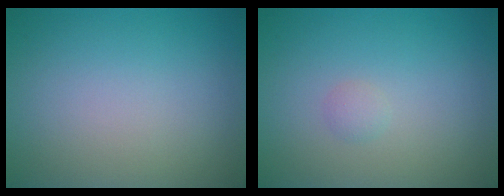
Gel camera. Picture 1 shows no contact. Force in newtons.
{"total": 0.7, "press": 0.7, "slide": 0.1}